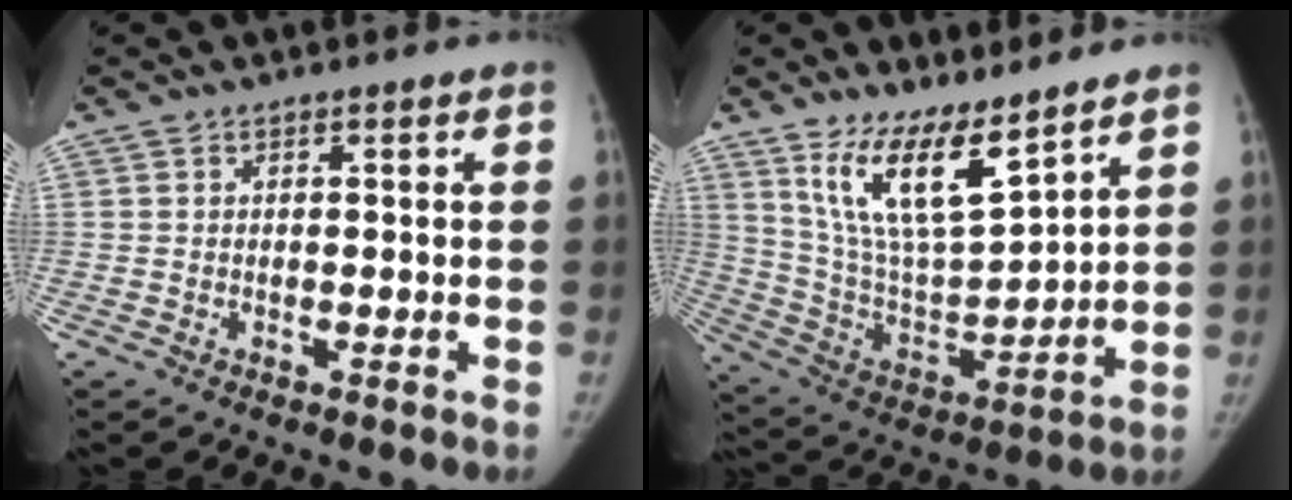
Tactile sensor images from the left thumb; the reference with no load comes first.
{"total": 15.0, "force": [10.1, 4.8, 10.0], "torque": [-0.158, -0.066, 0.206]}